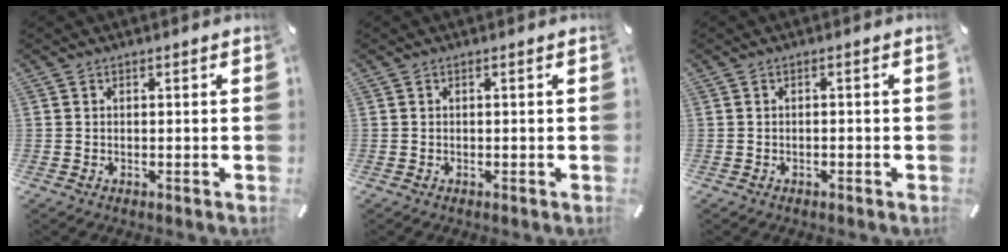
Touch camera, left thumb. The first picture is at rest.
{"total": 0.0}
{"total": 1.0, "force": [-0.7, 0.3, 0.7], "torque": [-0.013, 0.000, -0.012]}